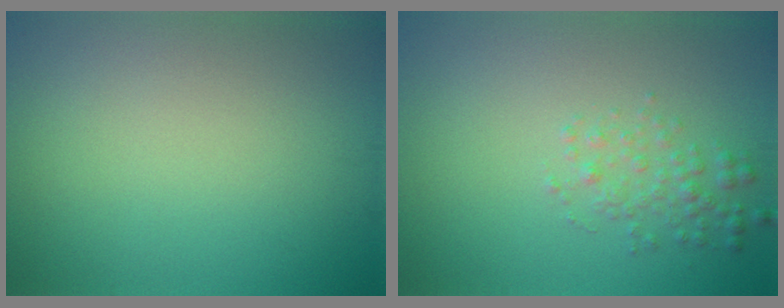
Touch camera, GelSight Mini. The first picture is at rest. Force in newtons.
{"total": 1.8, "press": 1.8, "slide": 0.0}